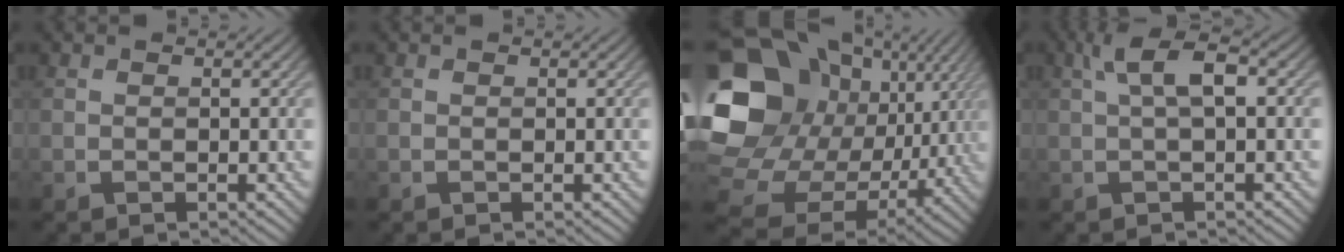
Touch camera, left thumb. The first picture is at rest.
{"total": 0.0}
{"total": 22.8, "force": [2.1, 19.1, 12.3], "torque": [-0.299, -0.006, 0.053]}
{"total": 4.3, "force": [0.9, 1.0, 4.1], "torque": [-0.075, 0.017, 0.016]}